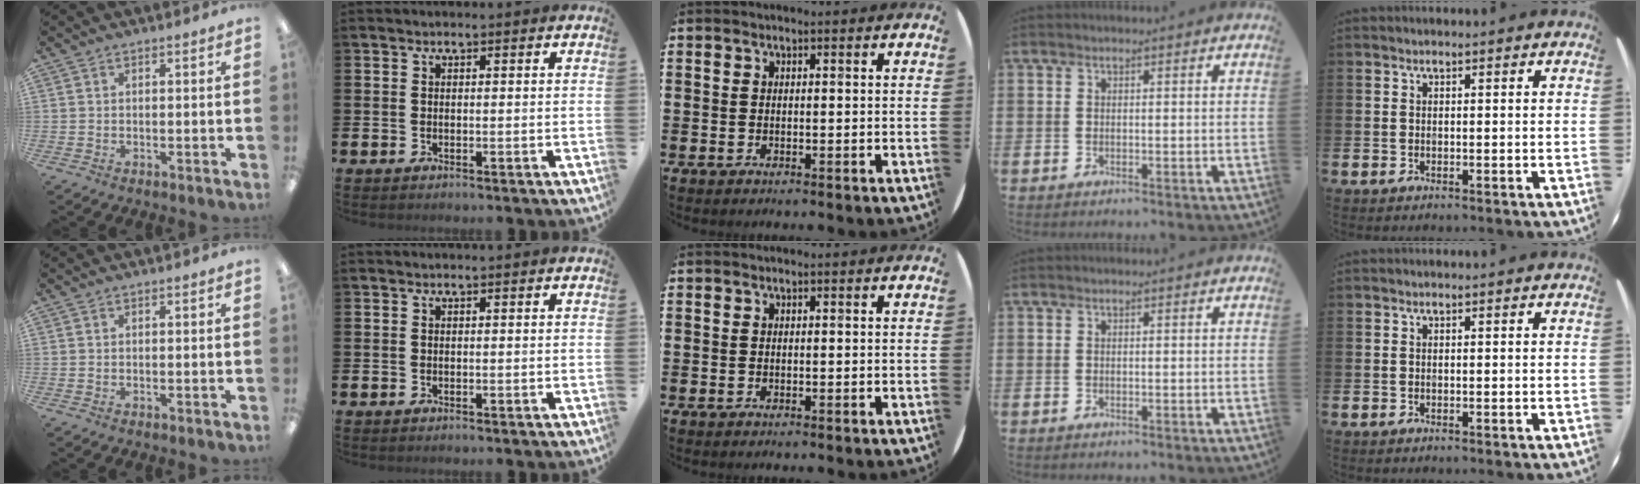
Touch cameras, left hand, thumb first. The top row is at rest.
{}